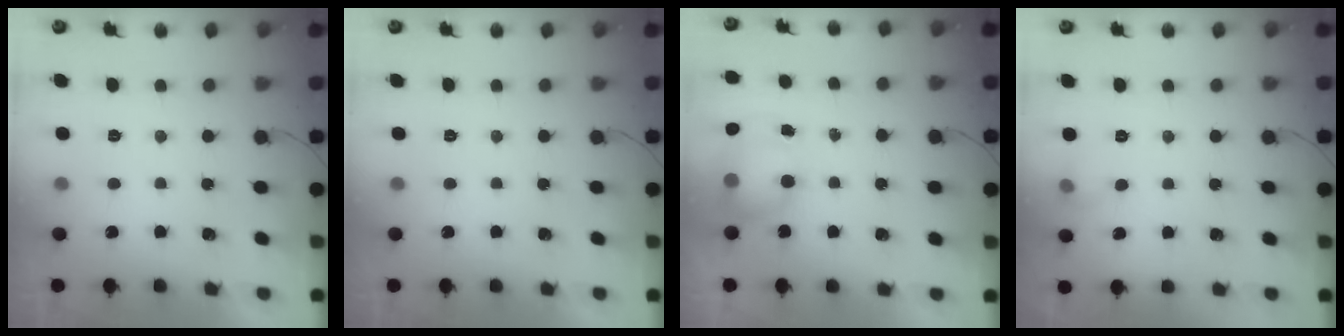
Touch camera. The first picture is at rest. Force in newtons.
{"total": 0.0}
{"total": 11.7, "press": 8.7, "slide": 7.8}
{"total": 5.8, "press": 5.6, "slide": 1.6}